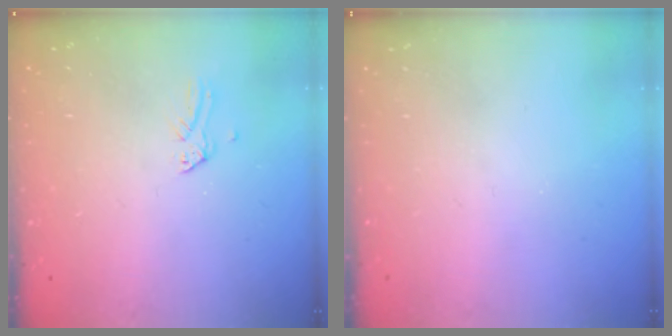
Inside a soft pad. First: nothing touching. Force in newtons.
{"total": 0.0}